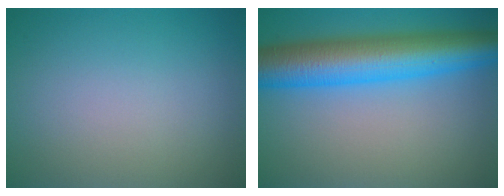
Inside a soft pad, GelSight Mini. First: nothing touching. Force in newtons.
{"total": 10.0, "press": 10.0, "slide": 0.1}